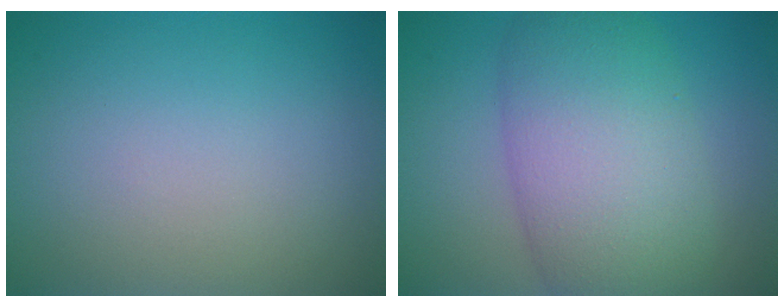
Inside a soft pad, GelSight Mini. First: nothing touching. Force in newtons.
{"total": 9.7, "press": 9.7, "slide": 0.3}